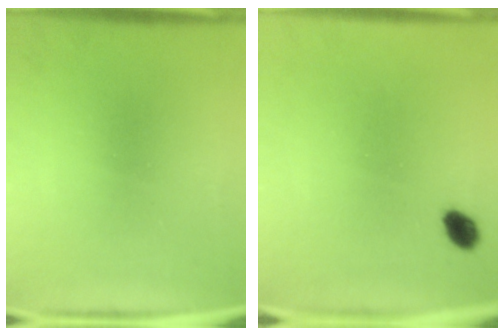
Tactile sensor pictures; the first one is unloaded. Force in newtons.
{"total": 2.9}